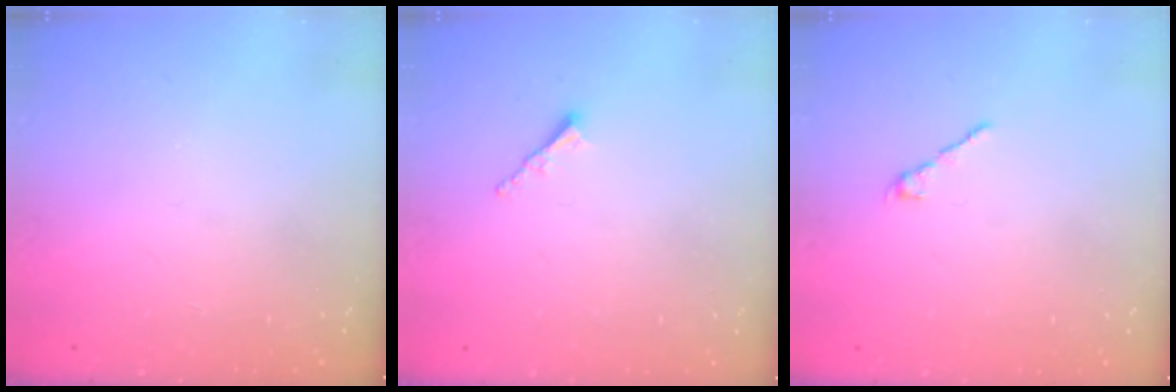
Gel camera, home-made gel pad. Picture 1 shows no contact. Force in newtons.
{"total": 2.0, "press": 2.0, "slide": 0.5}
{"total": 1.7, "press": 1.5, "slide": 0.6}